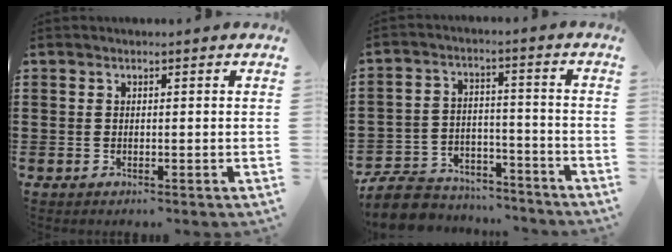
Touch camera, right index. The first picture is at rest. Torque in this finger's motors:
{"motor_torque": [-0.95, 0.85, -1.05, -0.21]}